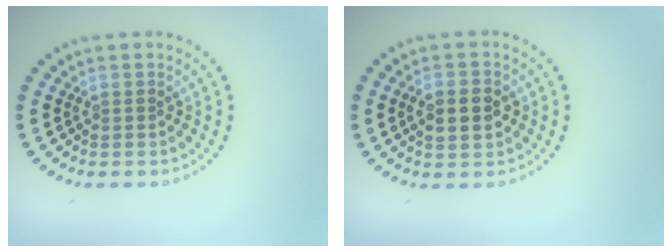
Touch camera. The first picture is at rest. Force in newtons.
{"total": 3.9, "press": 3.9, "slide": 0.3}